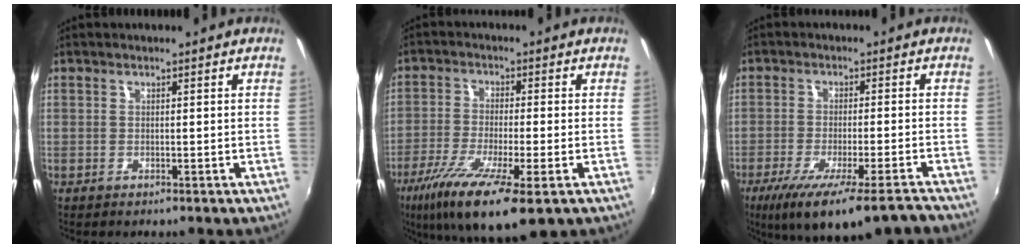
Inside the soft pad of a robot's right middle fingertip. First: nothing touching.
{"total": 14.4, "force": [-7.7, 2.9, 11.8], "torque": [-0.239, -0.050, -0.137]}
{"total": 14.6, "force": [-10.9, 1.4, 9.6], "torque": [-0.176, -0.054, -0.171]}